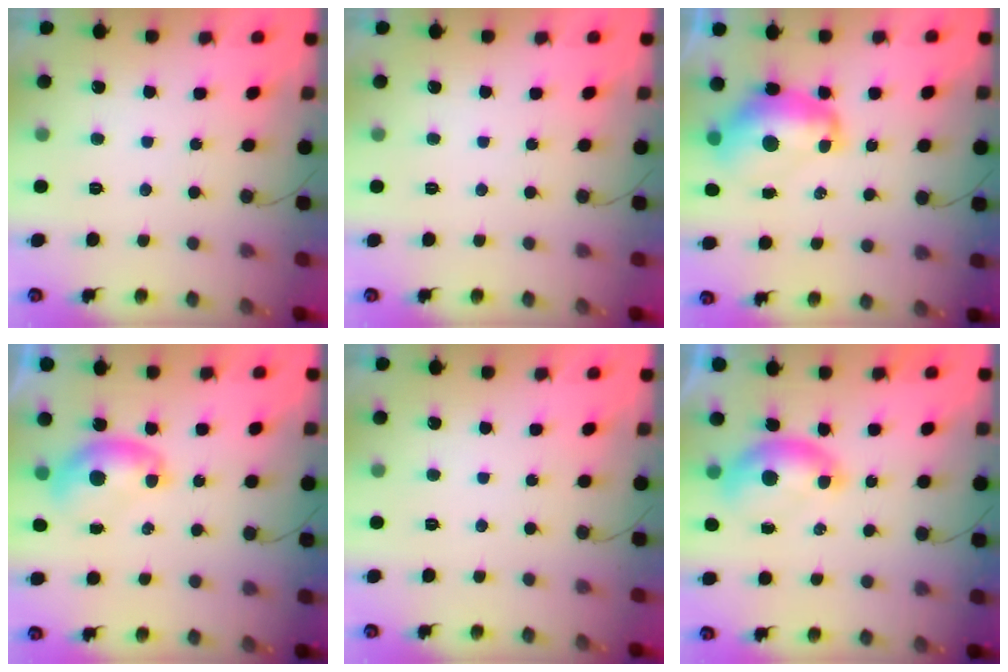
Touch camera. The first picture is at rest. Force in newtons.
{"total": 0.0}
{"total": 10.8, "press": 10.8, "slide": 1.2}
{"total": 7.1, "press": 7.0, "slide": 1.3}
{"total": 0.0}
{"total": 6.7, "press": 6.6, "slide": 0.9}